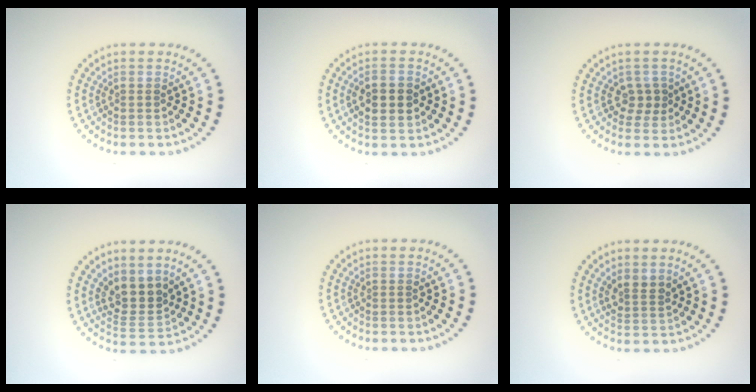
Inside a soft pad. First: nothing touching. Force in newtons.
{"total": 3.6, "press": 3.6, "slide": 0.0}
{"total": 1.8, "press": 1.6, "slide": 0.8}
{"total": 3.0, "press": 2.3, "slide": 1.8}
{"total": 0.0}
{"total": 1.8, "press": 1.4, "slide": 1.0}